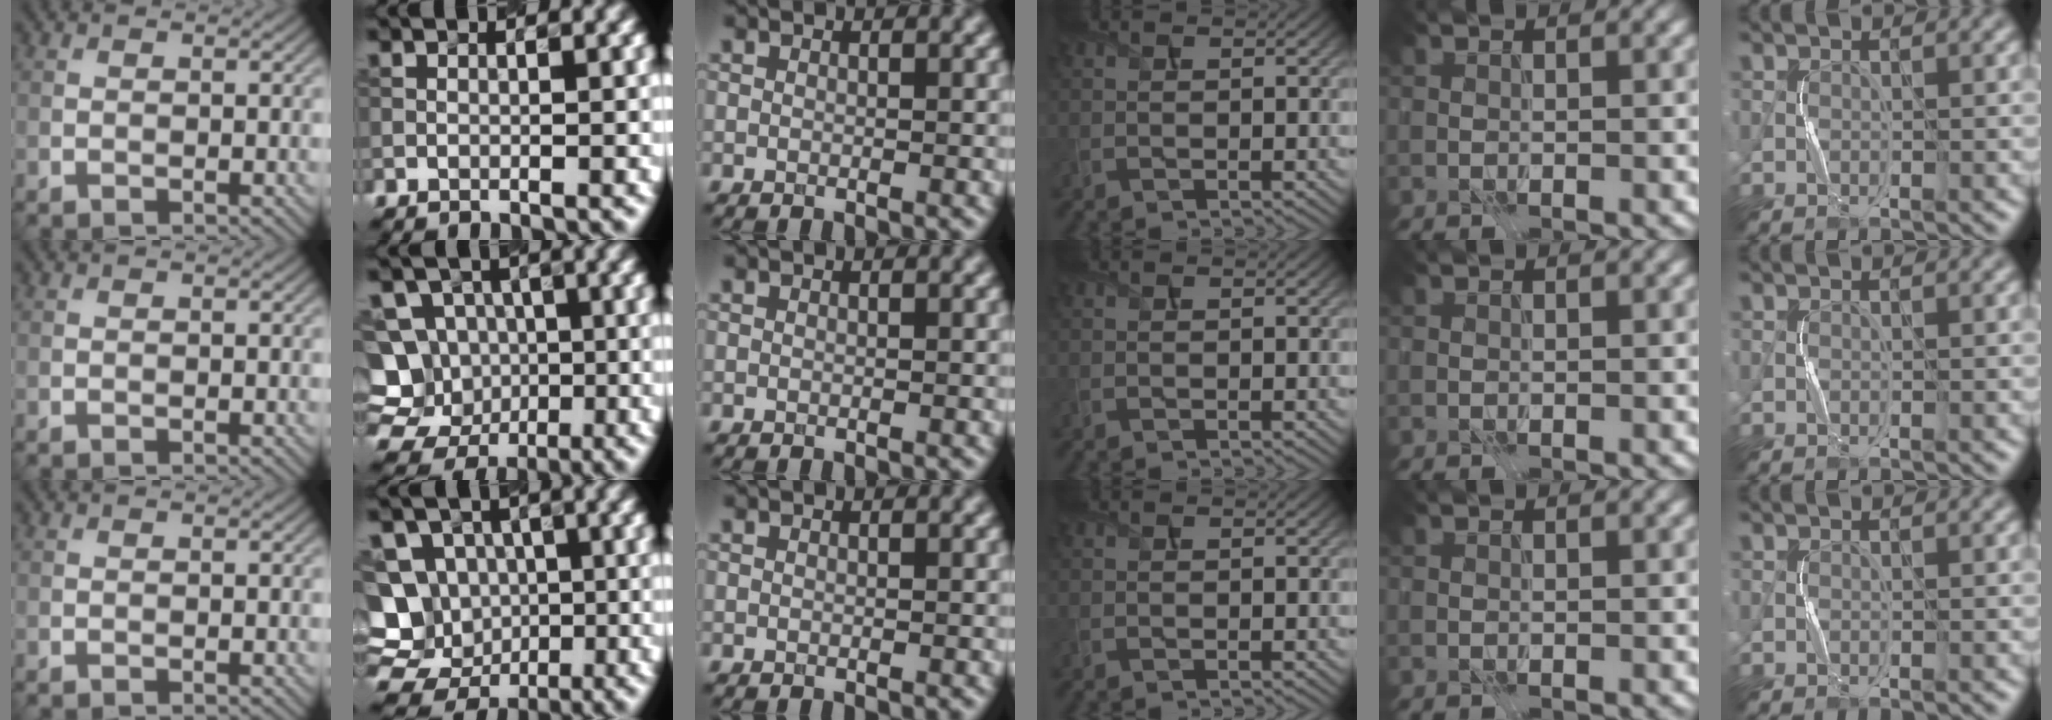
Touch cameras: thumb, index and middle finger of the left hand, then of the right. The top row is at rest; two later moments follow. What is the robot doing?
{"motion": "press", "object": "toy piano key"}